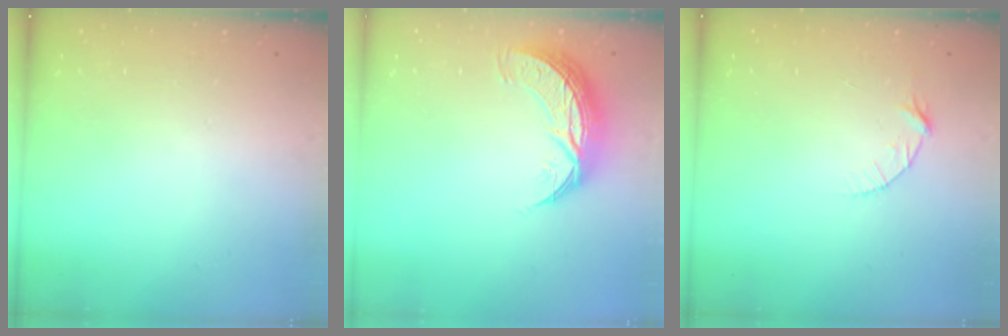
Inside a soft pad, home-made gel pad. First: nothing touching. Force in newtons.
{"total": 10.3, "press": 10.2, "slide": 0.7}
{"total": 5.5, "press": 5.4, "slide": 0.6}